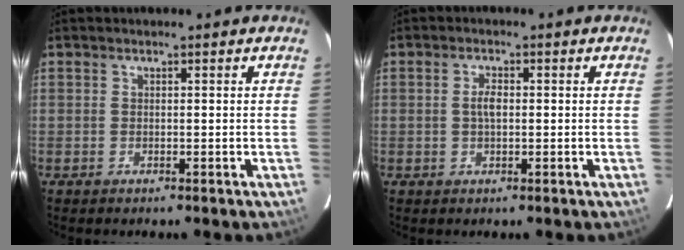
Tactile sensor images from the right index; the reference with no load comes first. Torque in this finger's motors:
{"motor_torque": [0.68, 0.39, 0.10, 0.02]}